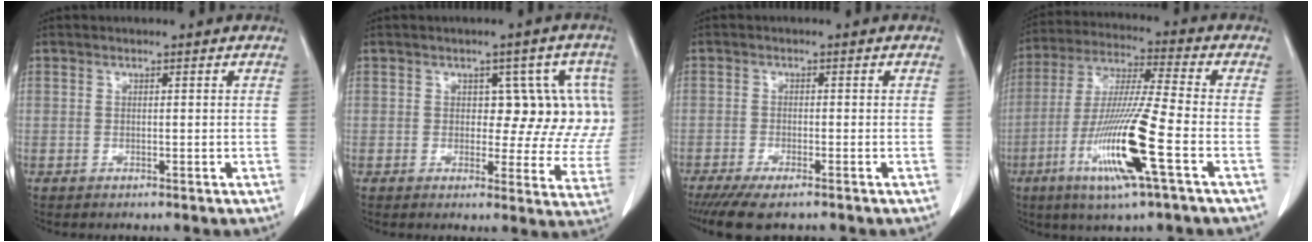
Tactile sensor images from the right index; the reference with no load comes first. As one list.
[{"total": 9.6, "force": [1.8, 5.7, 7.5], "torque": [-0.052, 0.020, 0.020]}, {"total": 6.1, "force": [-4.8, 1.0, 3.6], "torque": [-0.059, -0.012, -0.077]}, {"total": 15.4, "force": [-5.7, -0.3, 14.3], "torque": [-0.292, -0.020, -0.109]}]